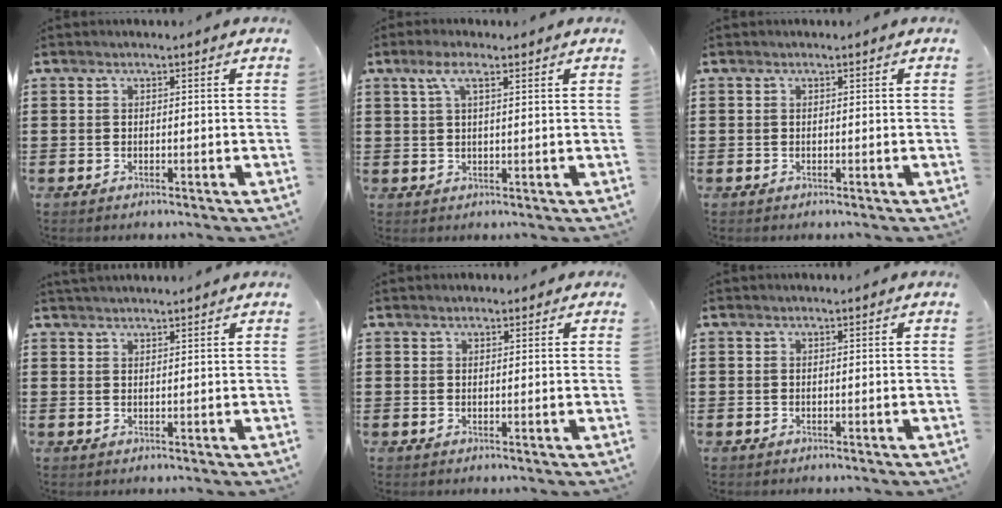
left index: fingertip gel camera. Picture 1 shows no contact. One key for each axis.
{"total": 4.1, "fx": 2.1, "fy": 1.2, "fz": 3.3, "tx": -0.070, "ty": 0.006, "tz": 0.037}
{"total": 0.0}
{"total": 1.5, "fx": 1.5, "fy": 0.0, "fz": 0.2, "tx": -0.006, "ty": 0.002, "tz": 0.029}
{"total": 1.2, "fx": 1.0, "fy": 0.7, "fz": 0.3, "tx": -0.007, "ty": 0.006, "tz": 0.019}
{"total": 0.0}